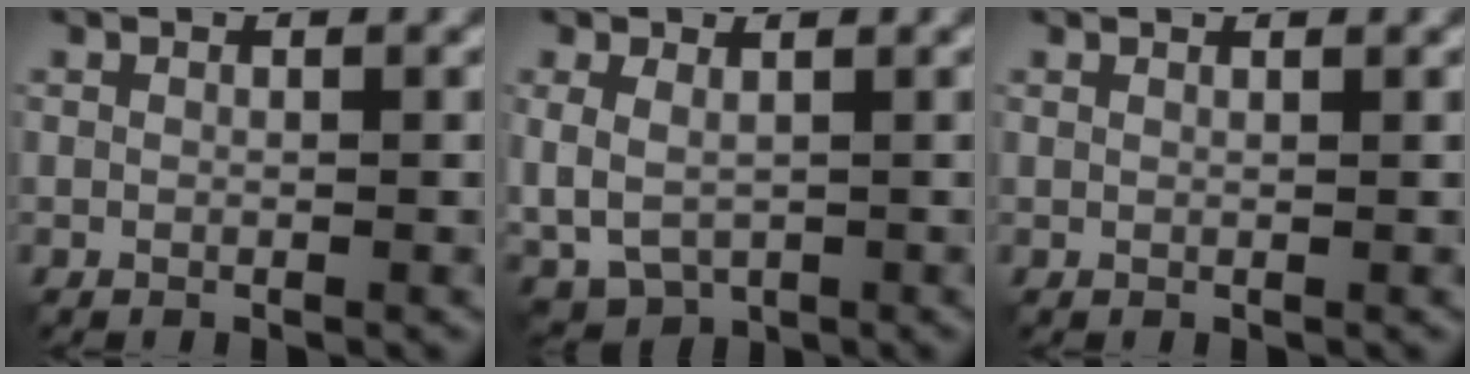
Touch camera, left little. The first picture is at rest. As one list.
[{"total": 4.4, "force": [0.7, 2.9, 3.2], "torque": [-0.073, -0.009, 0.016]}, {"total": 1.0, "force": [0.8, 0.3, 0.5], "torque": [-0.003, 0.004, 0.001]}]